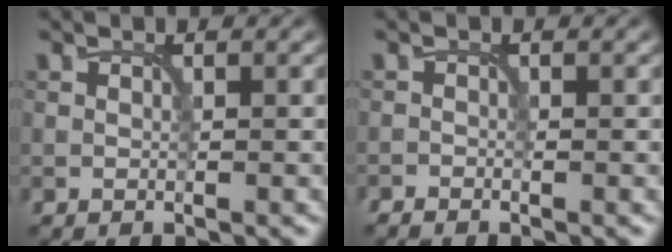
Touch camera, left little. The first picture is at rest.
{"total": 0.6, "force": [-0.6, 0.0, 0.1], "torque": [0.002, -0.001, -0.013]}